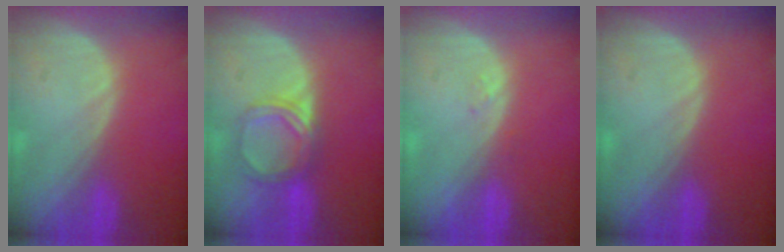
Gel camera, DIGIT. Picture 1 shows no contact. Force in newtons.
{"total": 5.0, "press": 4.6, "slide": 1.8}
{"total": 0.9, "press": 0.8, "slide": 0.4}
{"total": 0.0}